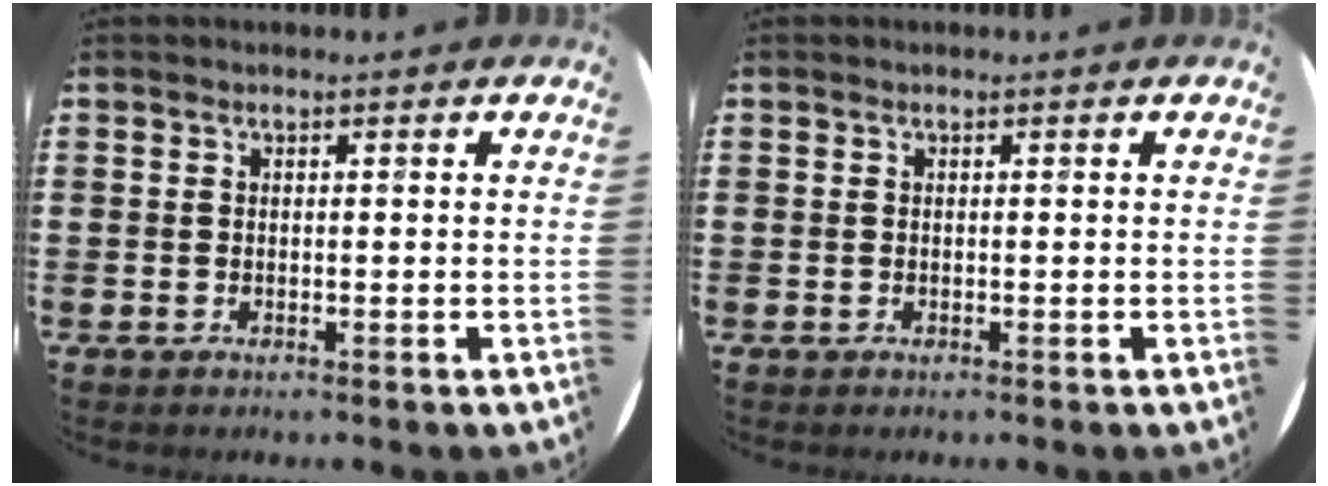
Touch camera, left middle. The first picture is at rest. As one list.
[{"total": 0.0}]